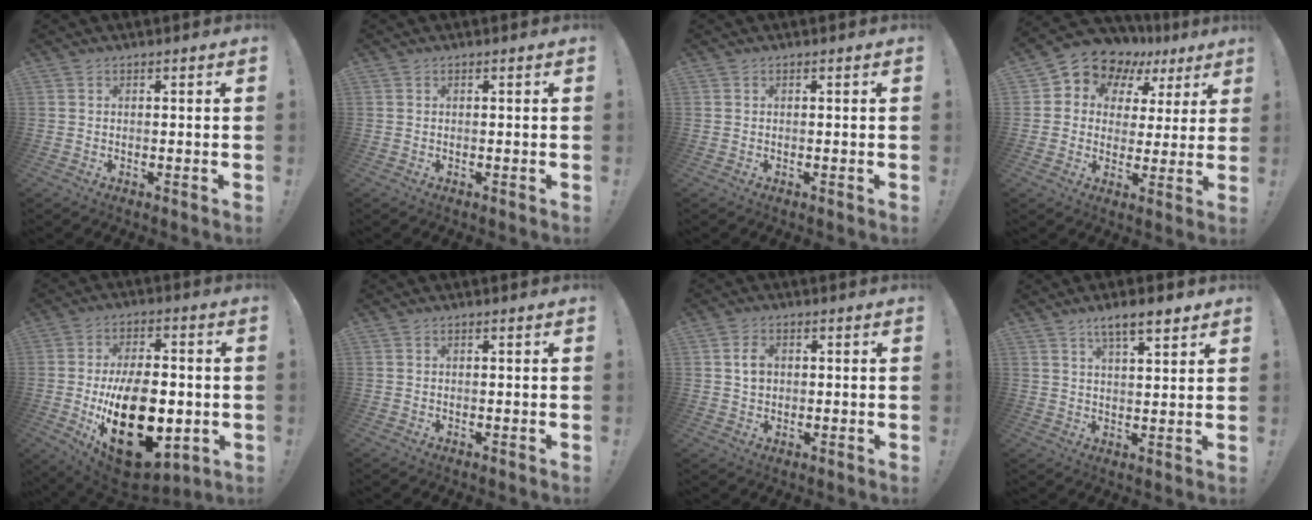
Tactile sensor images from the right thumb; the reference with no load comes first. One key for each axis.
{"total": 0.0}
{"total": 0.0}
{"total": 8.0, "fx": 5.5, "fy": 5.5, "fz": 2.0, "tx": -0.041, "ty": -0.051, "tz": 0.103}
{"total": 25.8, "fx": -4.9, "fy": 14.8, "fz": 20.5, "tx": -0.340, "ty": 0.009, "tz": -0.058}
{"total": 0.0}
{"total": 4.5, "fx": 0.7, "fy": 3.5, "fz": 2.8, "tx": -0.039, "ty": 0.003, "tz": 0.012}
{"total": 7.6, "fx": 5.3, "fy": 2.1, "fz": 5.0, "tx": -0.071, "ty": -0.027, "tz": 0.089}